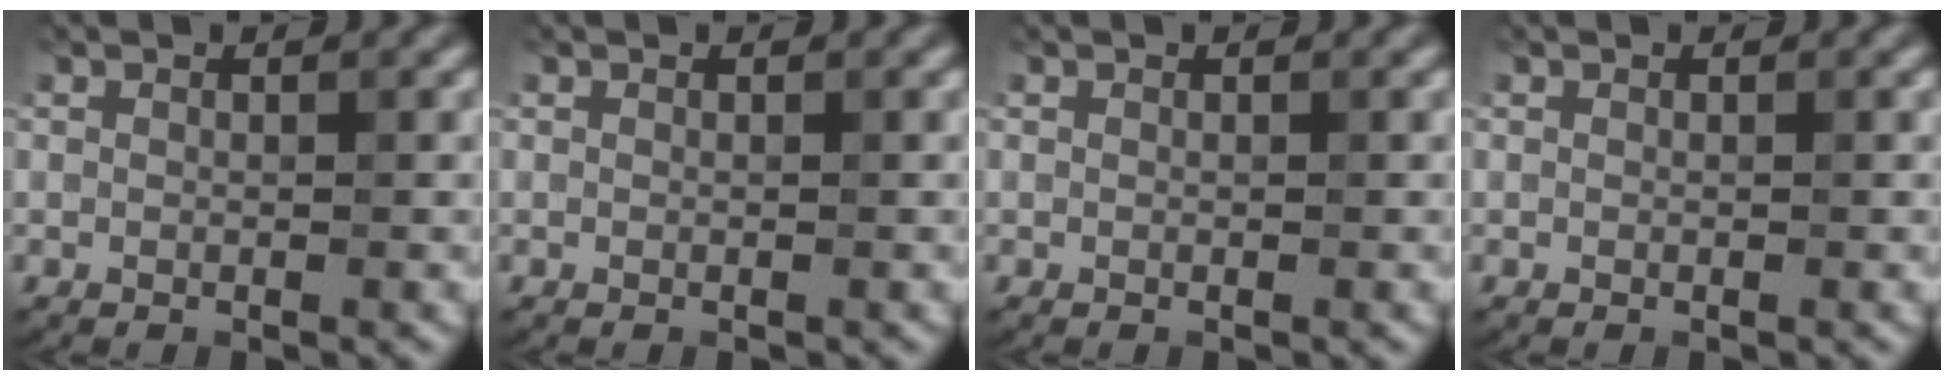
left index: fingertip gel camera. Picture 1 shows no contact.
{"total": 0.0}
{"total": 0.0}
{"total": 0.0}